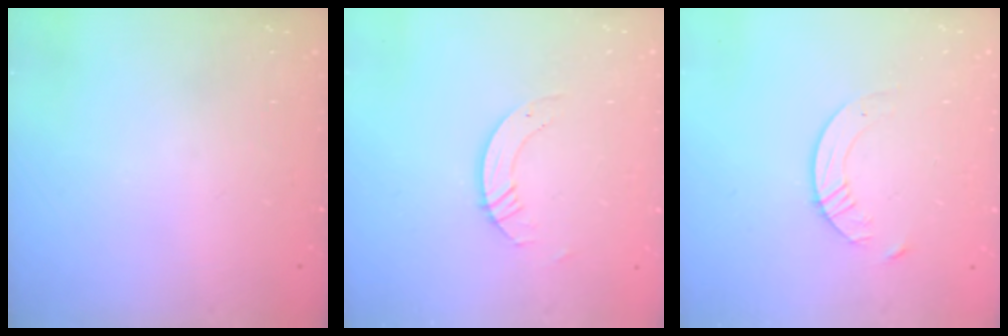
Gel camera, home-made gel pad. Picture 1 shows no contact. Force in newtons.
{"total": 3.4, "press": 3.4, "slide": 0.1}
{"total": 5.6, "press": 5.6, "slide": 0.7}